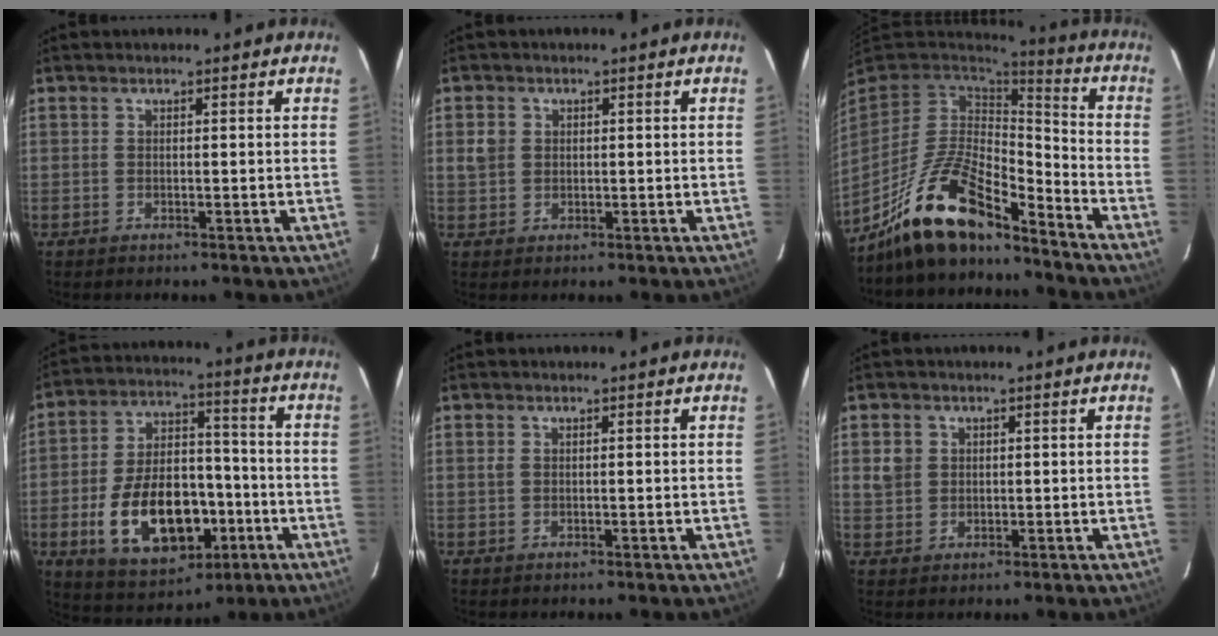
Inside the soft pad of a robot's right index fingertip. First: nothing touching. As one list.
[{"total": 2.9, "force": [0.4, 2.7, 1.0], "torque": [-0.020, 0.008, 0.007]}, {"total": 17.3, "force": [-13.1, 5.2, 10.1], "torque": [-0.217, -0.017, -0.244]}, {"total": 19.0, "force": [-6.2, 11.2, 14.1], "torque": [-0.279, 0.015, -0.079]}, {"total": 0.7, "force": [0.2, 0.6, 0.3], "torque": [-0.008, 0.002, 0.003]}, {"total": 3.4, "force": [0.7, 3.2, 1.0], "torque": [-0.016, 0.010, 0.015]}]